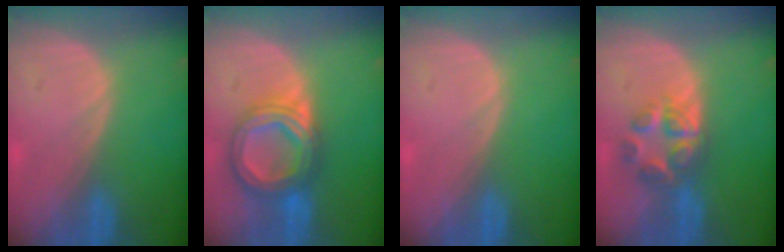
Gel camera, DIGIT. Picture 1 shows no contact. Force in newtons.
{"total": 8.4, "press": 8.4, "slide": 0.8}
{"total": 0.0}
{"total": 6.4, "press": 5.6, "slide": 3.1}